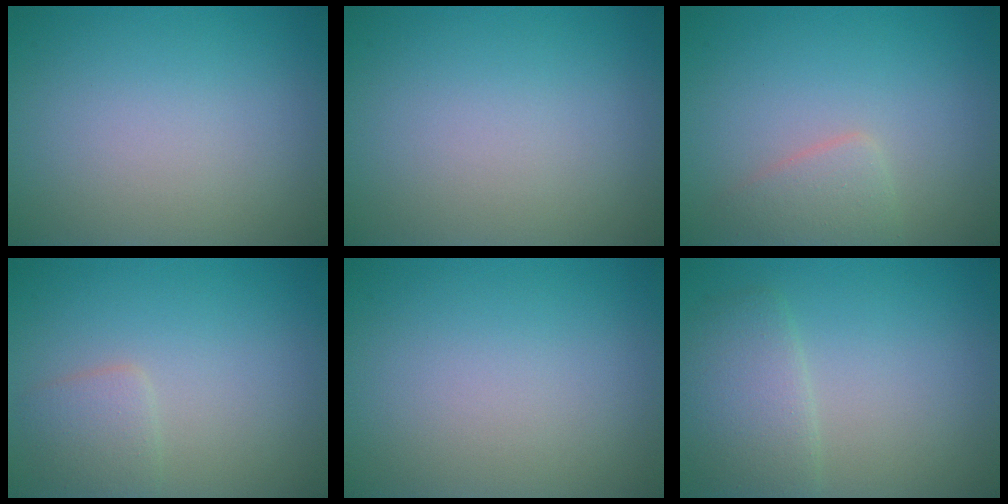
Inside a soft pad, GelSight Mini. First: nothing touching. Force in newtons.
{"total": 0.0}
{"total": 2.0, "press": 2.0, "slide": 0.1}
{"total": 1.8, "press": 1.8, "slide": 0.0}
{"total": 0.0}
{"total": 3.3, "press": 3.3, "slide": 0.1}